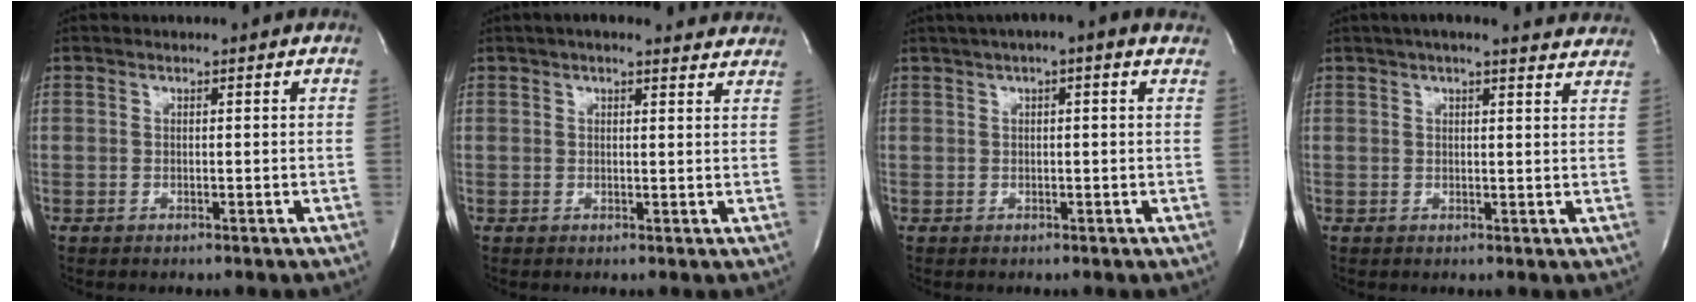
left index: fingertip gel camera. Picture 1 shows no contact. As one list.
[{"total": 10.0, "force": [8.9, 2.3, 4.0], "torque": [-0.043, 0.022, 0.094]}, {"total": 6.8, "force": [4.4, 1.1, 5.0], "torque": [-0.078, 0.039, 0.054]}, {"total": 14.0, "force": [12.7, 1.9, 5.5], "torque": [-0.073, 0.023, 0.146]}]